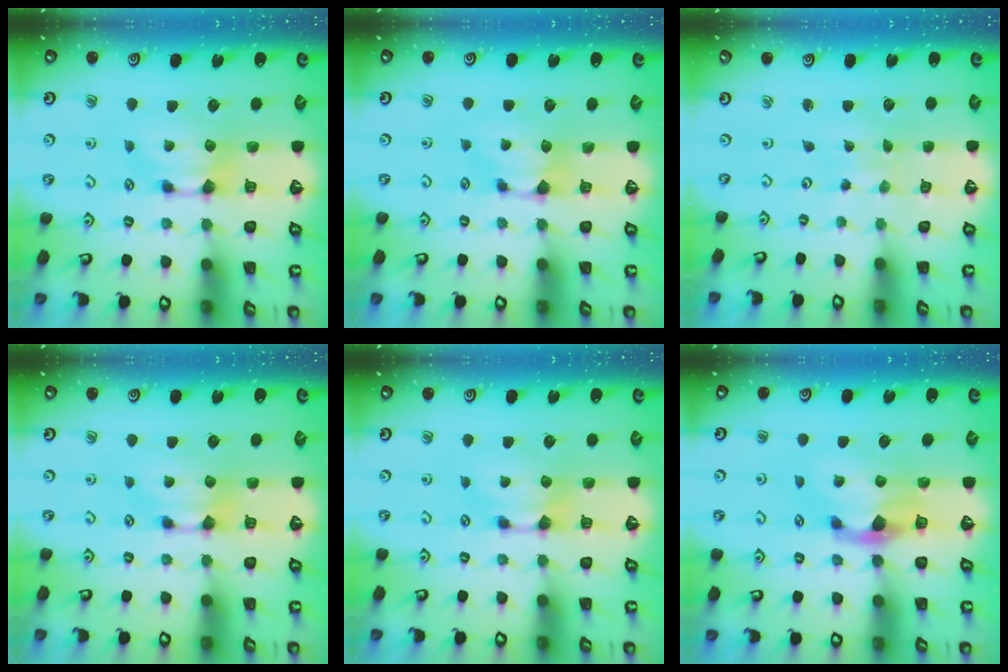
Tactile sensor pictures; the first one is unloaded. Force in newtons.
{"total": 0.9, "press": 0.6, "slide": 0.6}
{"total": 6.7, "press": 6.6, "slide": 0.5}
{"total": 0.0}
{"total": 0.0}
{"total": 1.9, "press": 1.3, "slide": 1.4}